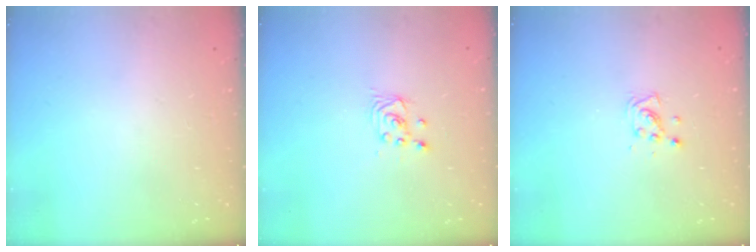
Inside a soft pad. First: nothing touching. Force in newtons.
{"total": 2.2, "press": 2.2, "slide": 0.2}
{"total": 5.0, "press": 4.7, "slide": 1.7}